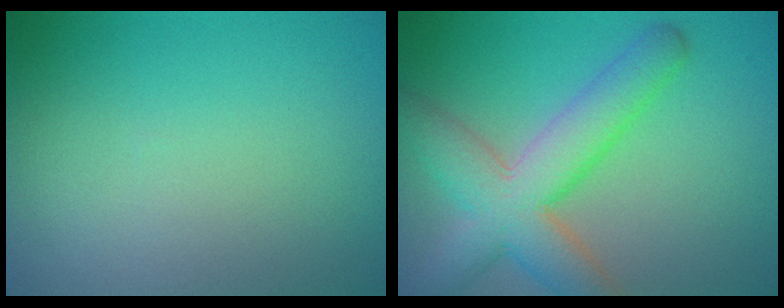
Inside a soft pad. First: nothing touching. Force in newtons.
{"total": 7.5, "press": 7.5, "slide": 0.4}